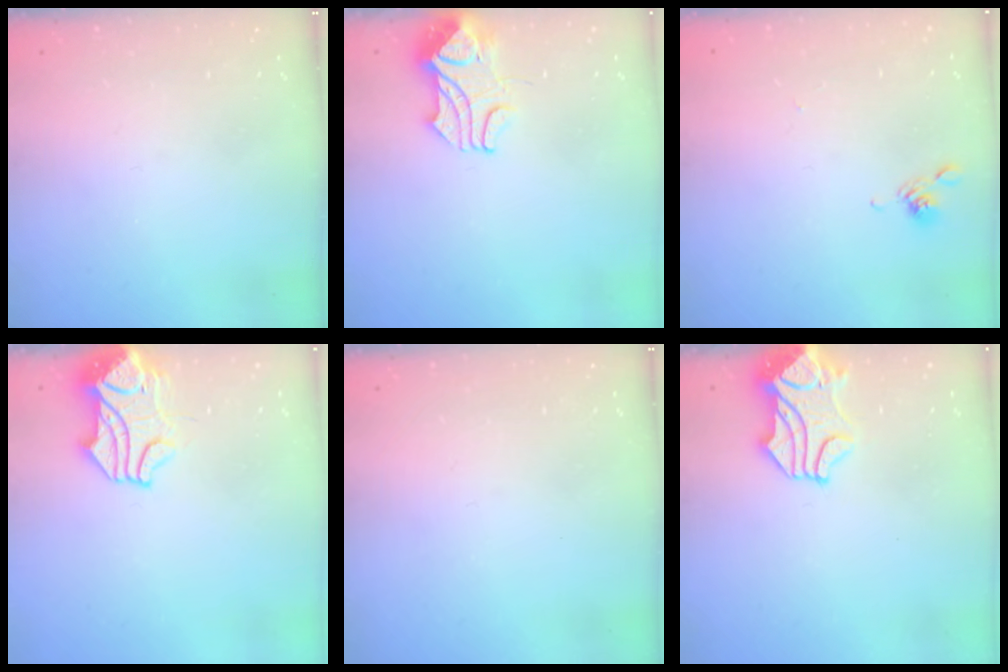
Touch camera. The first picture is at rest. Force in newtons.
{"total": 2.1, "press": 1.9, "slide": 0.8}
{"total": 5.9, "press": 5.8, "slide": 0.5}
{"total": 7.4, "press": 7.3, "slide": 0.9}
{"total": 0.0}
{"total": 1.1, "press": 0.4, "slide": 1.0}